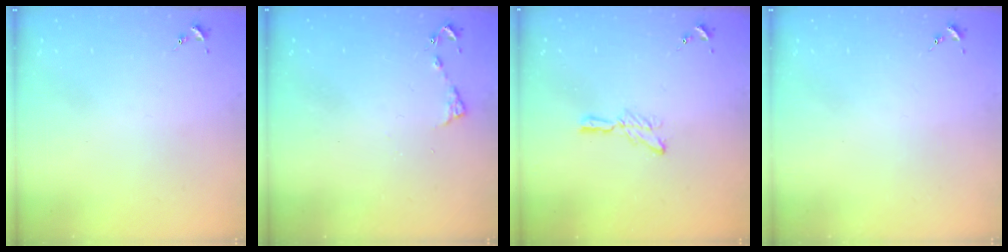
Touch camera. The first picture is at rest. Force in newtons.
{"total": 5.3, "press": 5.3, "slide": 0.6}
{"total": 5.5, "press": 5.5, "slide": 0.5}
{"total": 0.0}